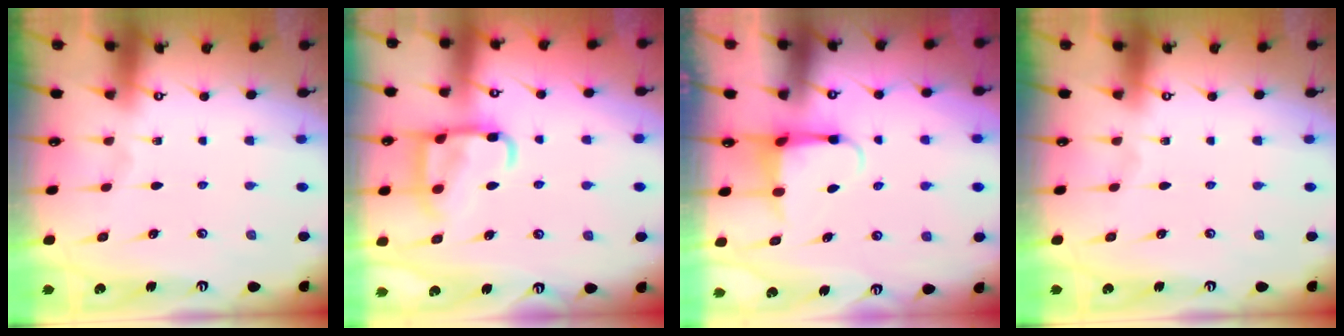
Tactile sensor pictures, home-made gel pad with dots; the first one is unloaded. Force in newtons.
{"total": 14.4, "press": 14.3, "slide": 1.3}
{"total": 3.9, "press": 3.9, "slide": 0.4}
{"total": 0.0}